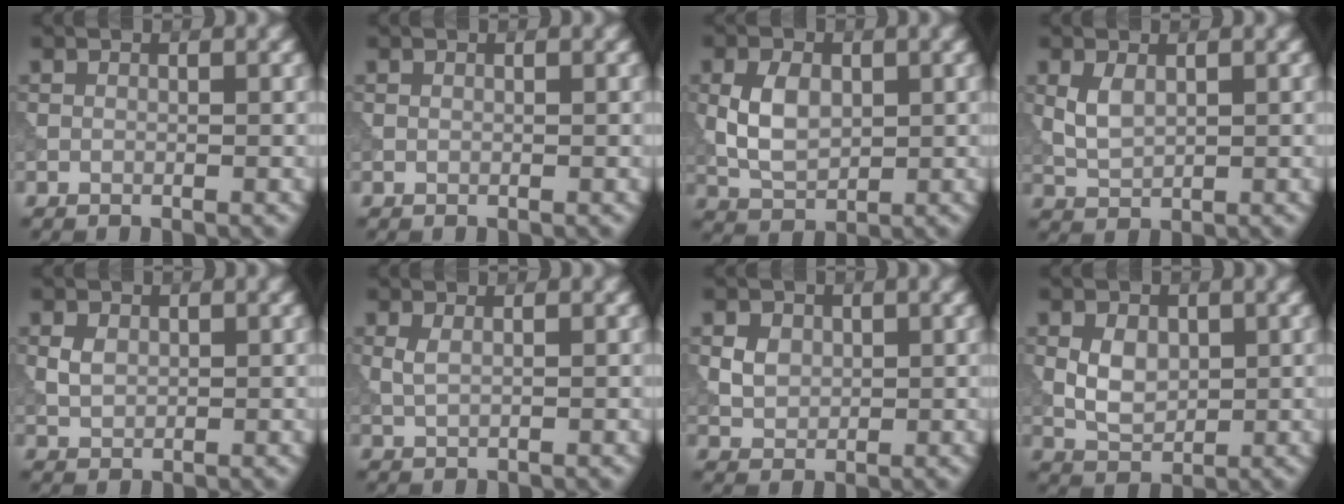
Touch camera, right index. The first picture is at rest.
{"total": 0.0}
{"total": 4.3, "force": [0.3, 2.8, 3.2], "torque": [-0.071, 0.001, 0.008]}
{"total": 2.3, "force": [0.6, 1.3, 1.7], "torque": [-0.043, -0.001, 0.018]}
{"total": 1.6, "force": [0.4, 1.2, 1.0], "torque": [-0.019, 0.001, 0.009]}
{"total": 1.1, "force": [0.5, 0.3, 0.9], "torque": [-0.021, 0.000, 0.010]}
{"total": 2.4, "force": [0.6, 1.9, 1.2], "torque": [-0.024, -0.001, 0.009]}
{"total": 3.1, "force": [0.4, 2.2, 2.2], "torque": [-0.045, -0.002, 0.008]}